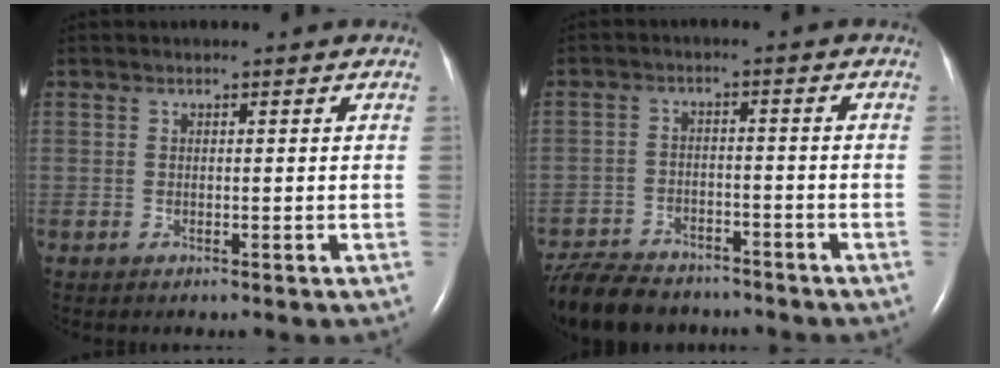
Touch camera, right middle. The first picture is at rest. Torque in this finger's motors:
{"motor_torque": [0.63, -0.69, 0.09, 0.02]}